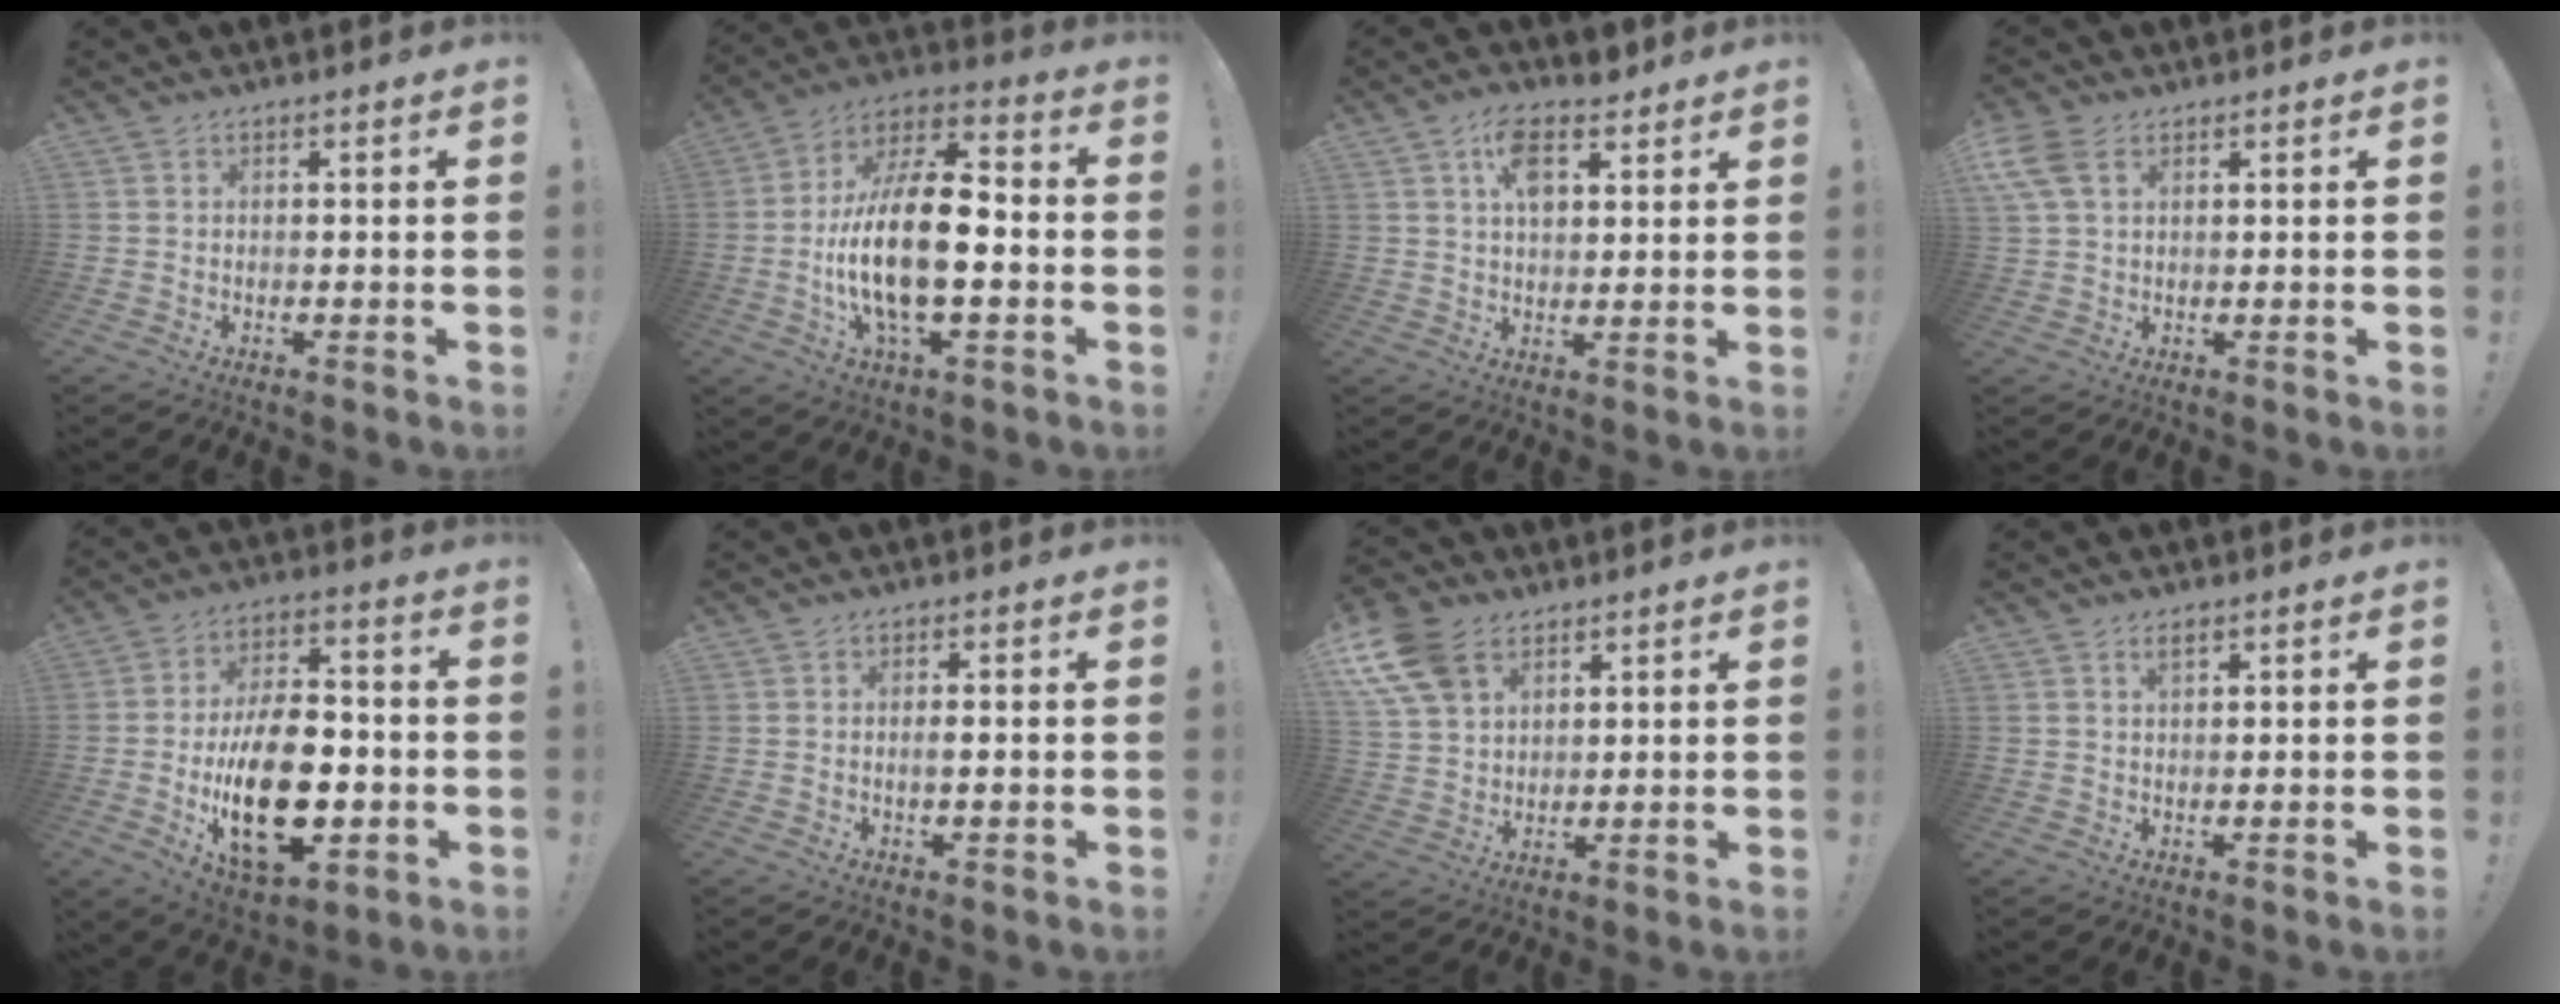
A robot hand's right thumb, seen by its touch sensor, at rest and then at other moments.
{"total": 19.8, "force": [-3.2, 7.8, 17.9], "torque": [-0.349, -0.001, -0.059]}
{"total": 9.1, "force": [4.9, 4.7, 6.0], "torque": [-0.088, -0.014, 0.087]}
{"total": 6.9, "force": [3.2, 4.2, 4.4], "torque": [-0.092, -0.008, 0.061]}
{"total": 22.8, "force": [-4.8, 12.9, 18.2], "torque": [-0.305, 0.013, -0.068]}
{"total": 1.6, "force": [-0.2, 0.1, 1.6], "torque": [-0.025, -0.001, -0.006]}
{"total": 13.2, "force": [6.8, 9.0, 6.8], "torque": [-0.135, -0.027, 0.136]}
{"total": 2.0, "force": [1.2, 0.8, 1.3], "torque": [-0.016, -0.003, 0.020]}